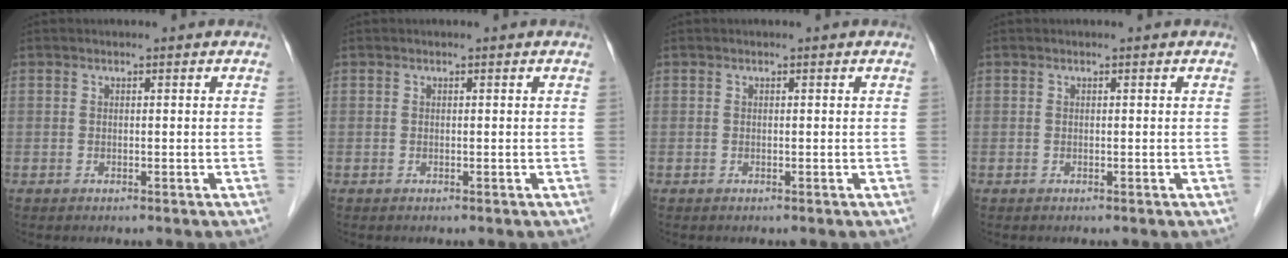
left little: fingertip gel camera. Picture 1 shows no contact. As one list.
[{"total": 0.0}, {"total": 0.0}, {"total": 0.0}]